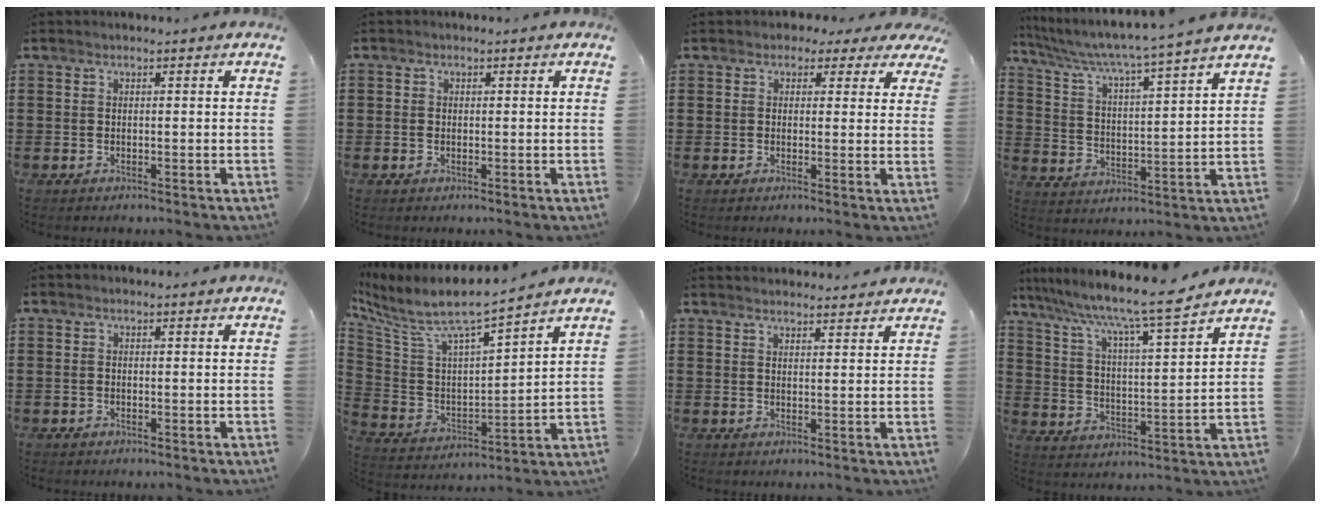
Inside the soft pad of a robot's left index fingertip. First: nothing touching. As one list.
[{"total": 0.6, "force": [-0.2, 0.6, 0.1], "torque": [-0.004, 0.003, -0.004]}, {"total": 2.1, "force": [1.2, 1.5, 0.7], "torque": [-0.016, 0.005, 0.019]}, {"total": 4.9, "force": [4.3, -1.0, 2.1], "torque": [-0.063, -0.041, 0.062]}, {"total": 0.7, "force": [-0.3, 0.4, 0.5], "torque": [-0.012, -0.001, -0.006]}, {"total": 7.7, "force": [6.8, 1.2, 3.5], "torque": [-0.103, -0.053, 0.111]}, {"total": 2.1, "force": [2.1, 0.1, 0.0], "torque": [-0.006, -0.002, 0.041]}, {"total": 7.9, "force": [6.6, -0.1, 4.3], "torque": [-0.110, -0.046, 0.103]}]